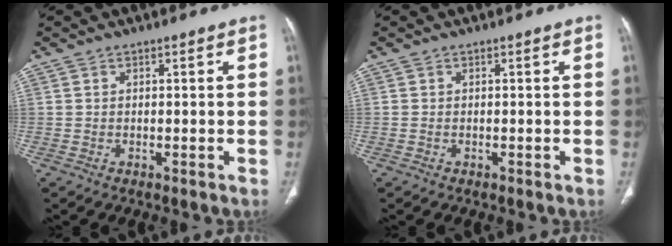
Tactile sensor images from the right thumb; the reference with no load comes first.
{"total": 0.0}